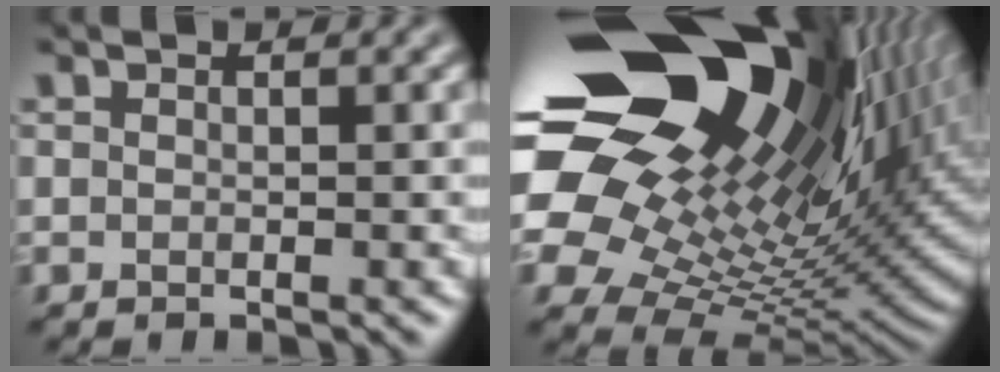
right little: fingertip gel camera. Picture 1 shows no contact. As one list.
[{"total": 17.5, "force": [8.4, 8.7, 12.7], "torque": [-0.238, 0.039, 0.145]}]